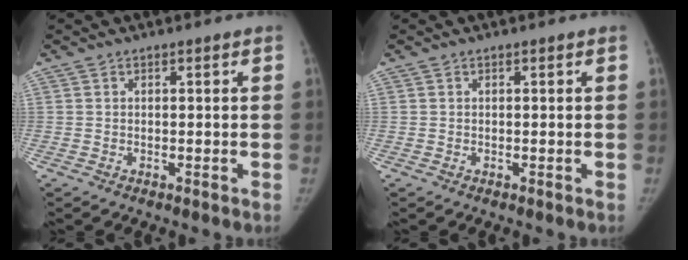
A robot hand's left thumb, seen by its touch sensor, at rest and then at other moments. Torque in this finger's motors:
{"motor_torque": [0.22, 0.13, 0.04, -0.18, 0.05]}